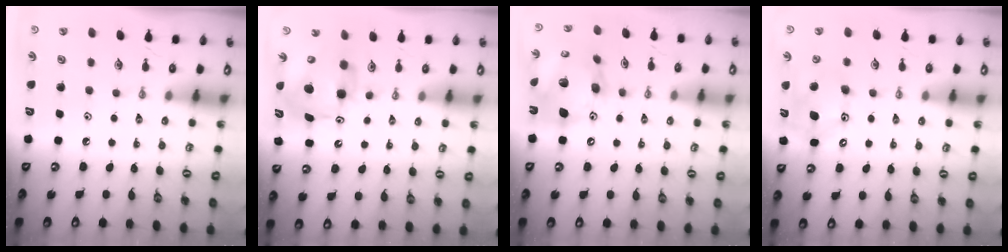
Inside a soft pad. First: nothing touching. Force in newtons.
{"total": 8.4, "press": 8.3, "slide": 0.2}
{"total": 19.9, "press": 19.6, "slide": 3.7}
{"total": 11.6, "press": 11.2, "slide": 2.9}